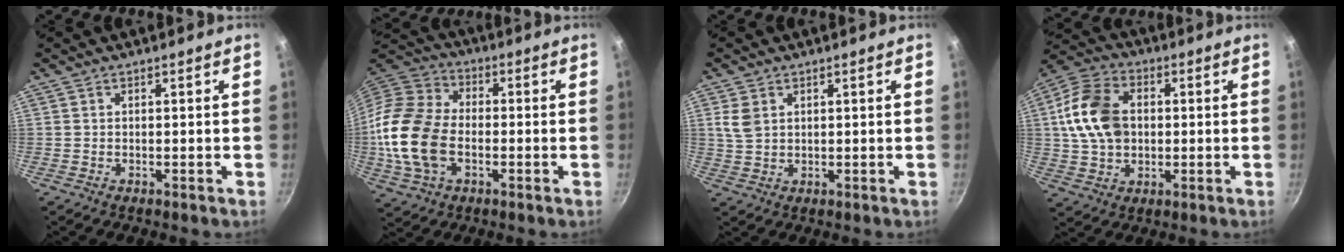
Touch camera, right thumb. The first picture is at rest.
{"total": 18.3, "force": [-2.9, 12.2, 13.3], "torque": [-0.261, 0.026, -0.065]}
{"total": 4.1, "force": [1.6, 2.9, 2.5], "torque": [-0.046, -0.001, 0.035]}
{"total": 14.3, "force": [1.5, 10.3, 9.7], "torque": [-0.163, 0.014, 0.019]}